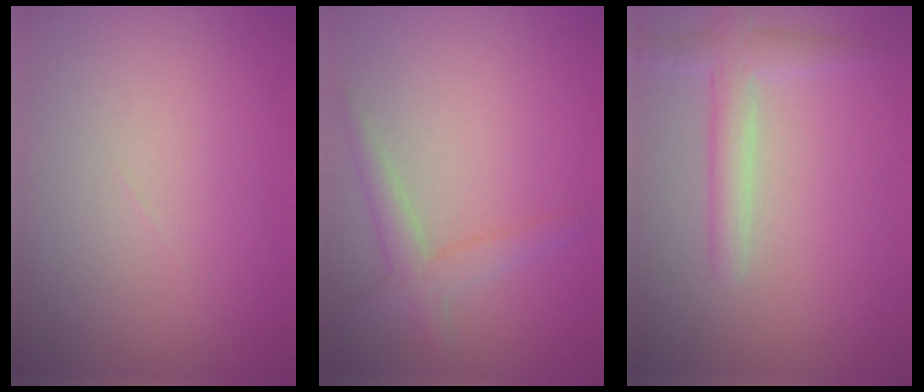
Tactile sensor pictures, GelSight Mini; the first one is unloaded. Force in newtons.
{"total": 2.4, "press": 2.4, "slide": 0.2}
{"total": 2.6, "press": 2.6, "slide": 0.2}